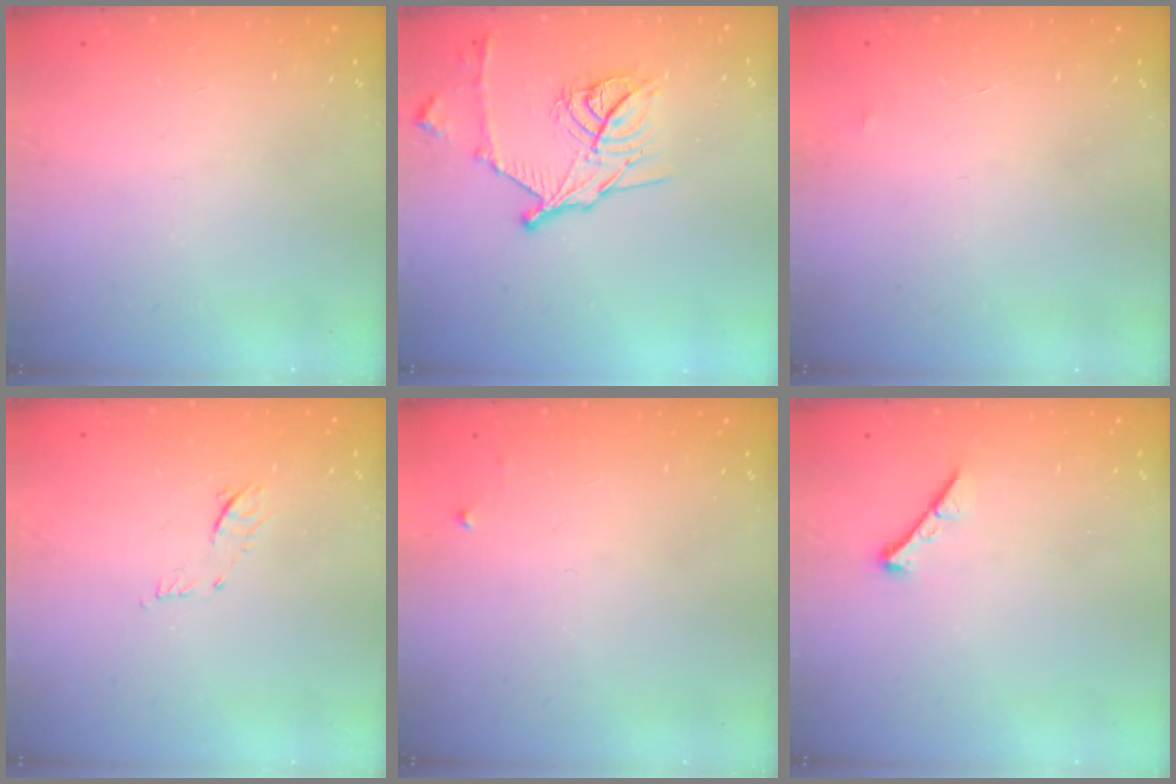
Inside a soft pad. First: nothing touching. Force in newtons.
{"total": 16.4, "press": 16.3, "slide": 1.0}
{"total": 4.0, "press": 4.0, "slide": 0.2}
{"total": 8.0, "press": 7.9, "slide": 1.0}
{"total": 2.5, "press": 2.5, "slide": 0.4}
{"total": 0.0}